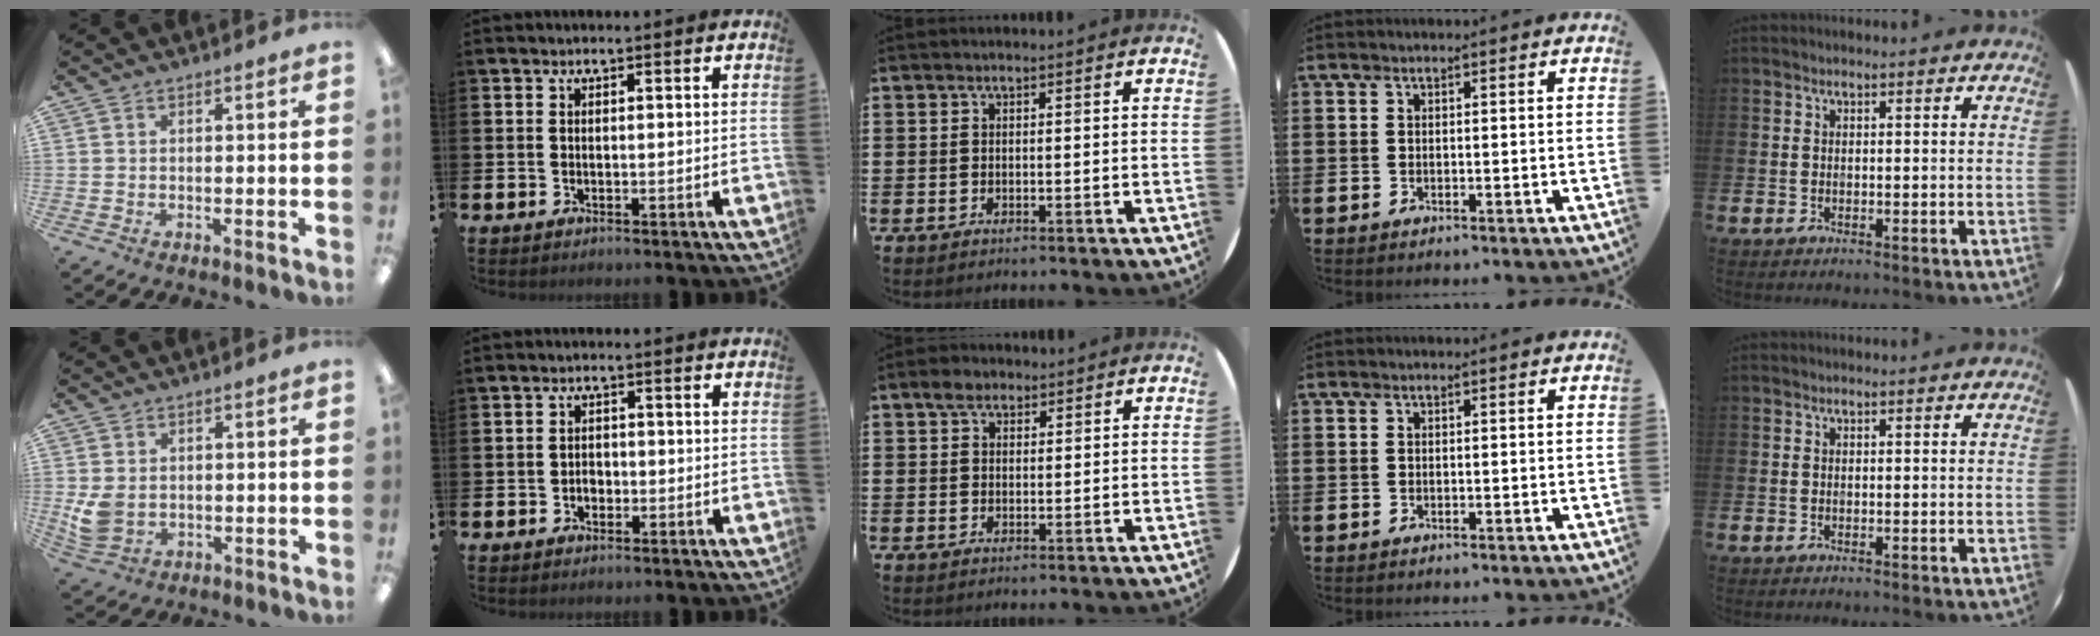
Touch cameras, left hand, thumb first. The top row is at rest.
{"thumb": {"total": 5.1, "force": [0.9, 3.9, 3.3], "torque": [-0.073, -0.005, 0.017]}, "index": {"total": 1.6, "force": [-0.6, 1.3, 0.7], "torque": [-0.009, 0.001, -0.015]}, "middle": {"total": 2.6, "force": [1.8, 1.5, 1.1], "torque": [-0.008, 0.003, 0.030]}}